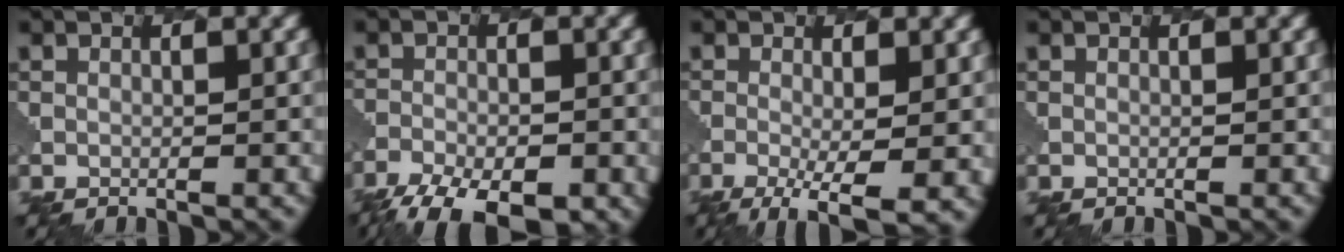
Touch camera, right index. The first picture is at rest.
{"total": 8.0, "force": [-6.1, 3.1, 4.2], "torque": [-0.080, -0.026, -0.101]}
{"total": 5.3, "force": [-1.9, 1.6, 4.7], "torque": [-0.091, -0.009, -0.032]}
{"total": 0.0}